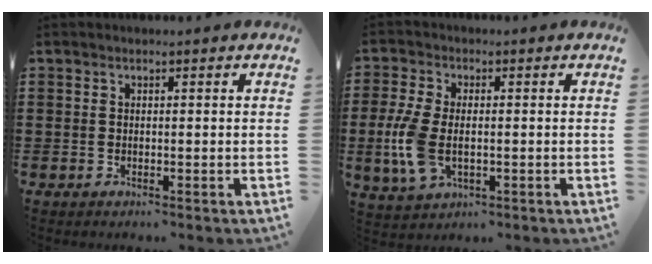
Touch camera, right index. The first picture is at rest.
{"total": 7.3, "force": [-1.0, 4.0, 6.0], "torque": [-0.147, -0.005, -0.023]}